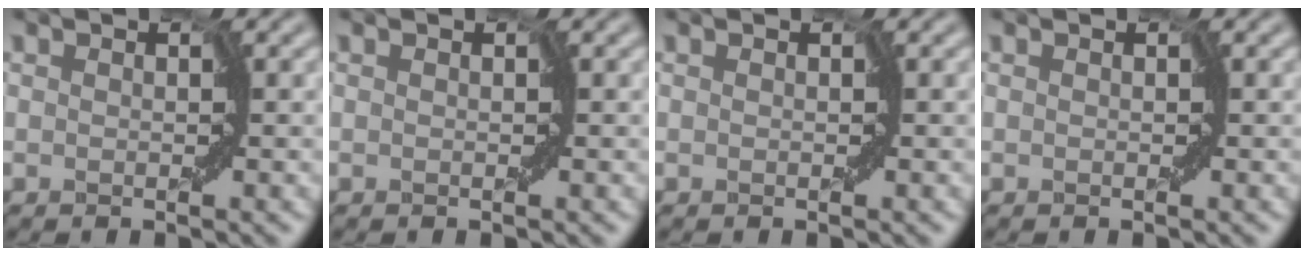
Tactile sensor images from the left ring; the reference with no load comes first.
{"total": 0.0}
{"total": 0.0}
{"total": 0.0}